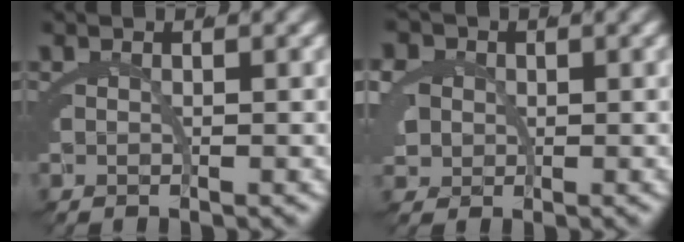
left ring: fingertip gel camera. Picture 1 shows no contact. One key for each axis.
{"total": 6.1, "fx": 1.4, "fy": 5.3, "fz": 2.6, "tx": -0.056, "ty": -0.001, "tz": 0.017}